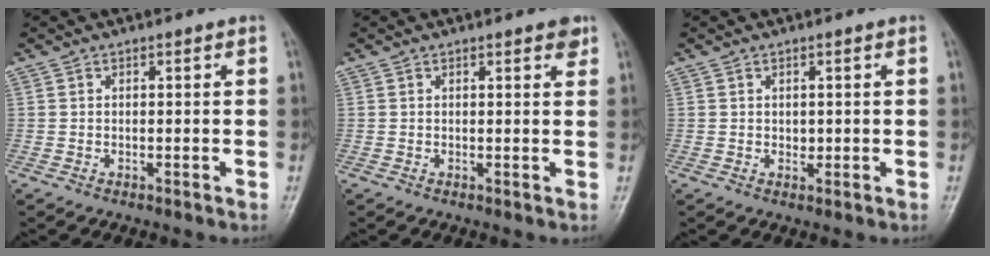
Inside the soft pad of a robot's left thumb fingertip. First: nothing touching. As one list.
[{"total": 2.1, "force": [1.4, 0.6, 1.5], "torque": [-0.014, -0.005, 0.015]}, {"total": 1.3, "force": [0.2, 0.9, 0.8], "torque": [-0.006, -0.001, 0.006]}]